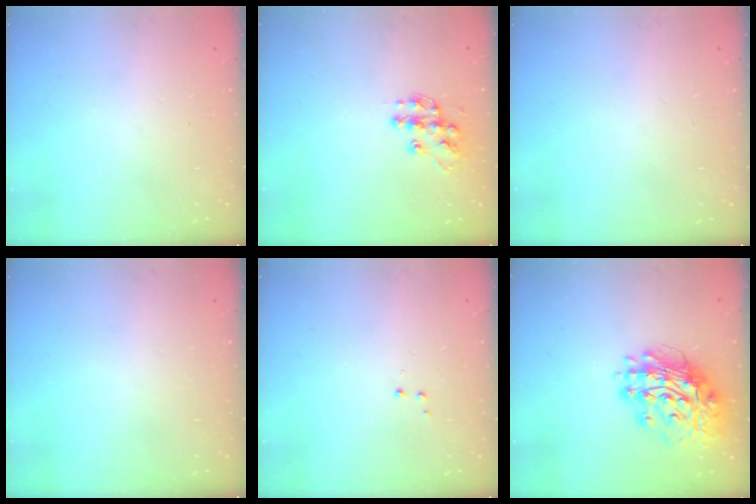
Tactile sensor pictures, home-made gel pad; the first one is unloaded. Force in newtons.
{"total": 11.8, "press": 11.8, "slide": 0.6}
{"total": 0.0}
{"total": 0.0}
{"total": 2.8, "press": 2.7, "slide": 0.5}
{"total": 16.0, "press": 15.9, "slide": 2.1}